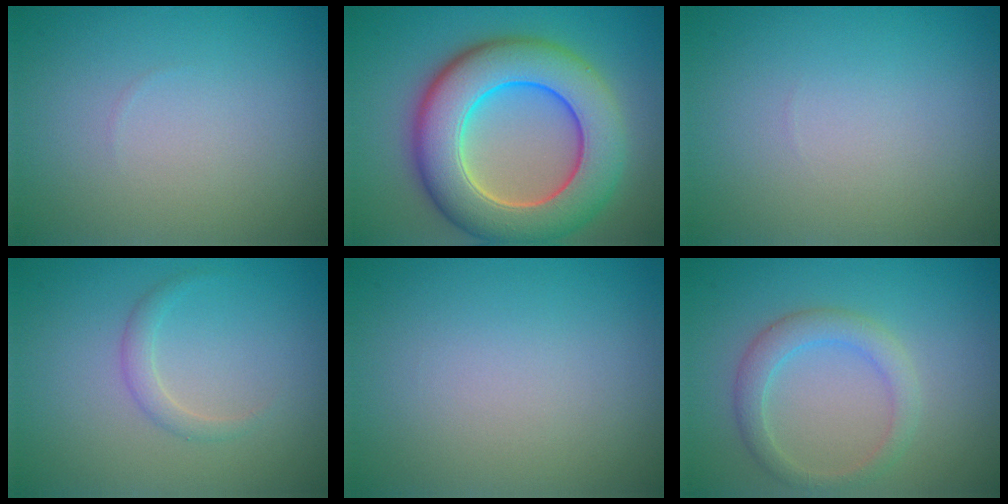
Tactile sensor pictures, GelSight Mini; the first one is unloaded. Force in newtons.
{"total": 11.1, "press": 11.1, "slide": 0.6}
{"total": 0.0}
{"total": 1.2, "press": 1.2, "slide": 0.0}
{"total": 0.0}
{"total": 2.7, "press": 2.7, "slide": 0.0}